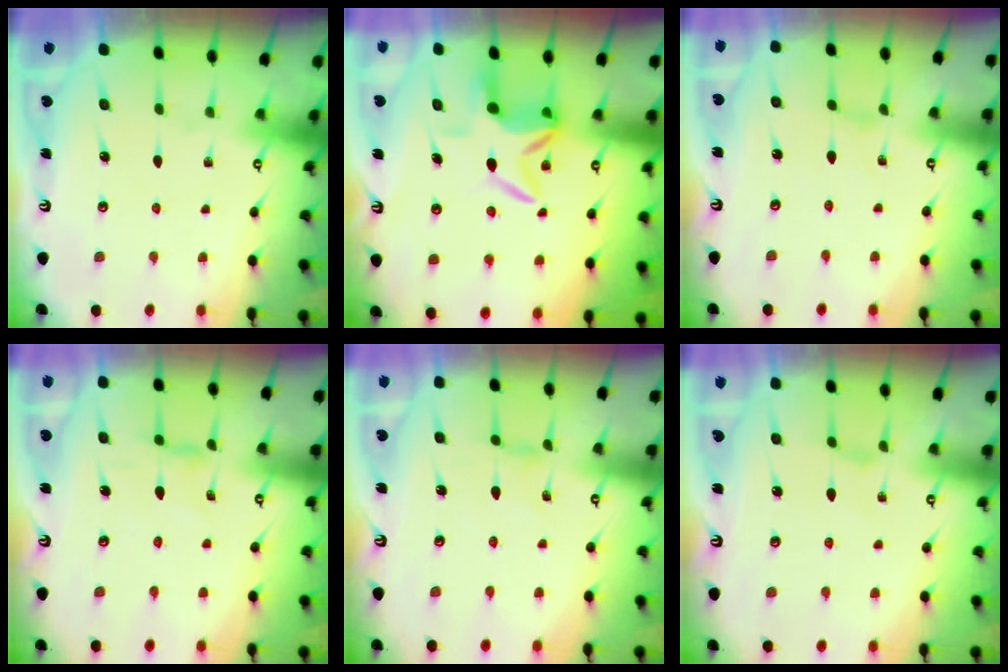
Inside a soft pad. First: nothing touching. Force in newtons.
{"total": 6.5, "press": 6.4, "slide": 0.8}
{"total": 0.0}
{"total": 2.0, "press": 1.9, "slide": 0.4}
{"total": 0.0}
{"total": 0.0}